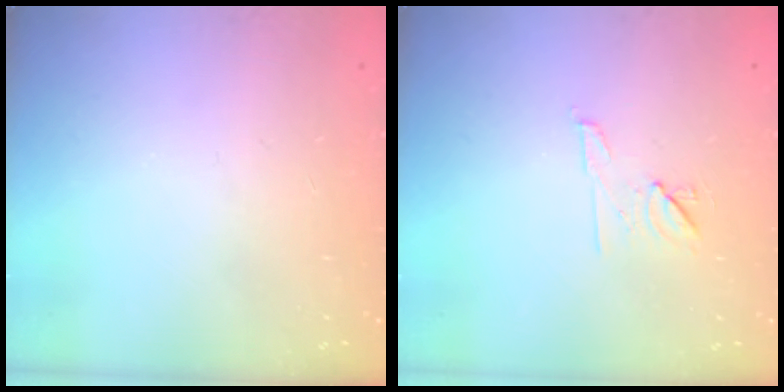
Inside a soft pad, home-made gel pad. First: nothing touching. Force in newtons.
{"total": 7.0, "press": 6.9, "slide": 0.9}